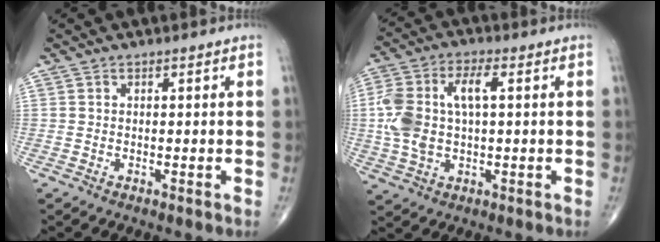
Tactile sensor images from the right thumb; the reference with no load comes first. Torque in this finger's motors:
{"motor_torque": [1.82, 1.98, 0.93, -0.60, 0.45]}